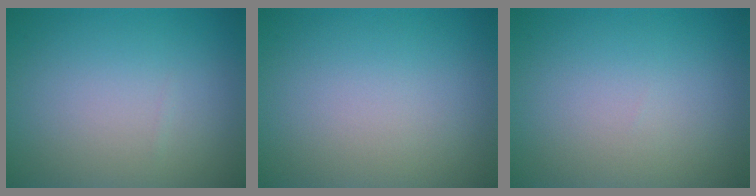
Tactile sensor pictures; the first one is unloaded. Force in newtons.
{"total": 0.0}
{"total": 0.0}